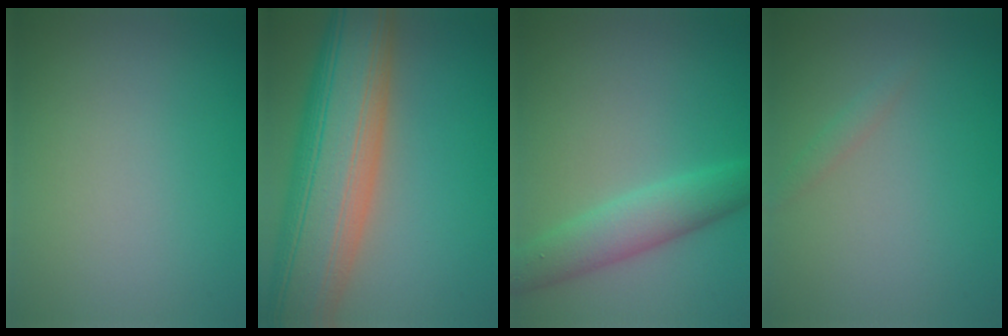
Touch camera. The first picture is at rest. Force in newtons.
{"total": 14.2, "press": 14.1, "slide": 1.2}
{"total": 4.3, "press": 4.3, "slide": 0.1}
{"total": 0.9, "press": 0.9, "slide": 0.0}